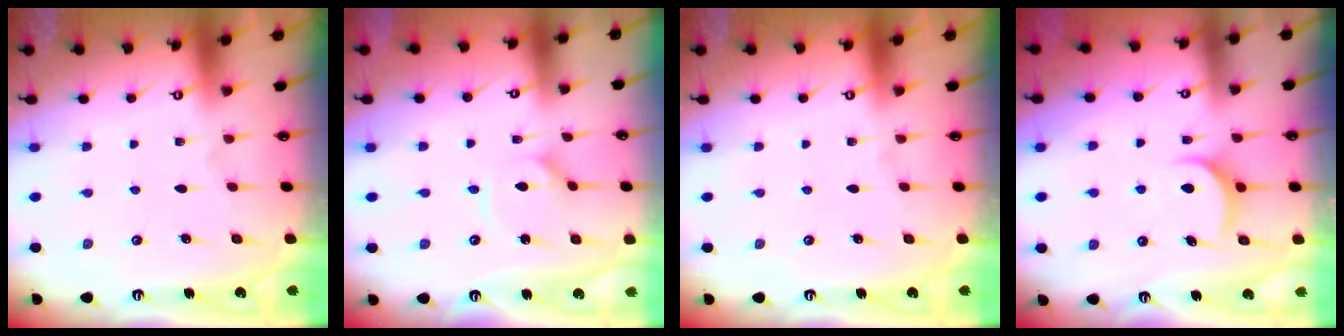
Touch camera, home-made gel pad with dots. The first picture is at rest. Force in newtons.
{"total": 3.6, "press": 3.6, "slide": 0.5}
{"total": 0.0}
{"total": 6.7, "press": 6.7, "slide": 0.2}